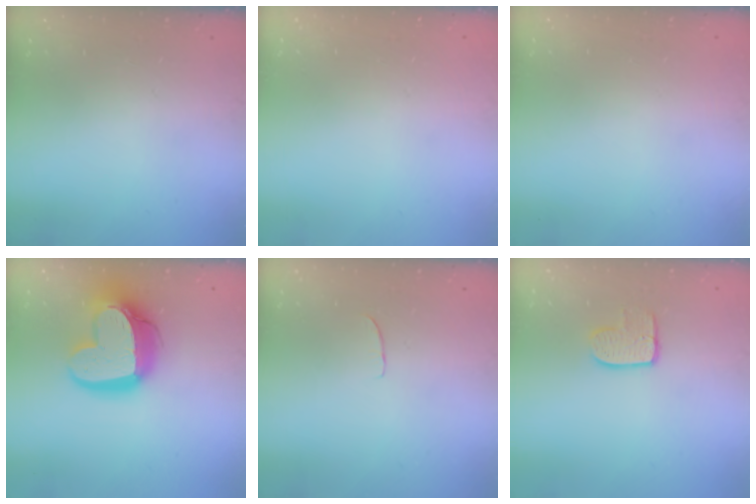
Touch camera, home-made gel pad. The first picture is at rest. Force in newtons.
{"total": 0.0}
{"total": 0.0}
{"total": 18.9, "press": 18.8, "slide": 1.6}
{"total": 3.7, "press": 3.7, "slide": 0.3}
{"total": 7.9, "press": 7.9, "slide": 0.5}